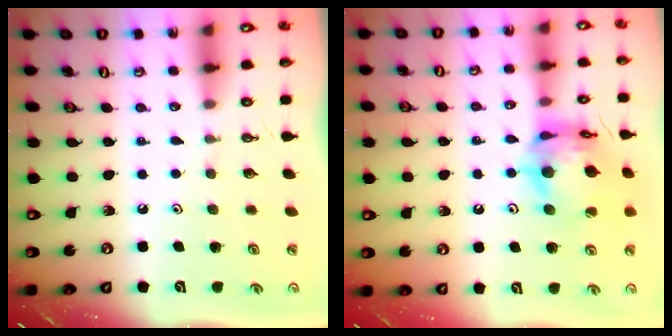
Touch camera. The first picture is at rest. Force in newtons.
{"total": 15.6, "press": 15.5, "slide": 1.8}